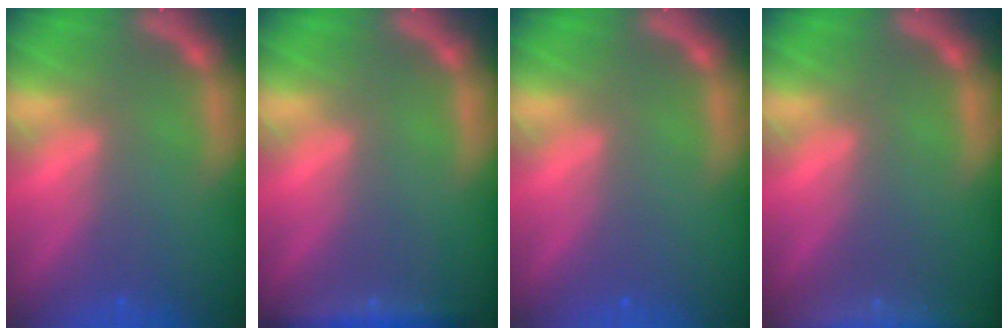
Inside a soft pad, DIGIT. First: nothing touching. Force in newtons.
{"total": 3.0}
{"total": 0.0}
{"total": 9.0}